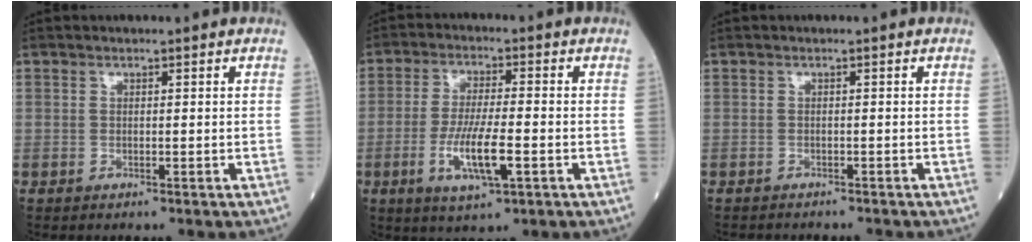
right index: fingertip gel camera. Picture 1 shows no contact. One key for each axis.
{"total": 8.4, "fx": -2.7, "fy": 1.2, "fz": 7.9, "tx": -0.153, "ty": -0.010, "tz": -0.049}
{"total": 4.7, "fx": -4.5, "fy": 1.0, "fz": 1.3, "tx": -0.015, "ty": -0.006, "tz": -0.060}